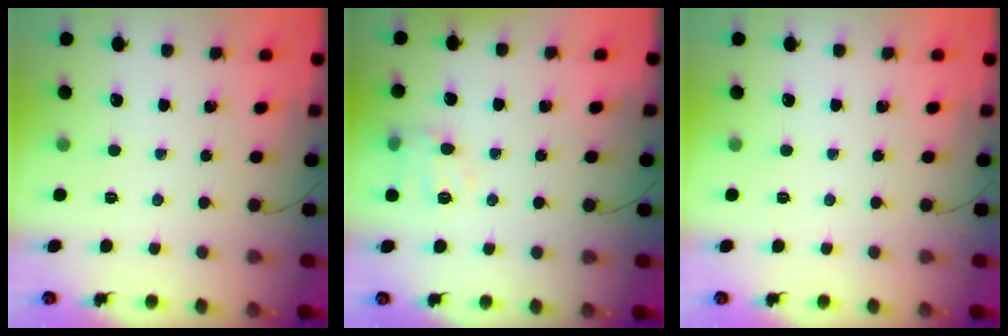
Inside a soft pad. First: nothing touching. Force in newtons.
{"total": 9.8, "press": 9.7, "slide": 1.4}
{"total": 0.0}